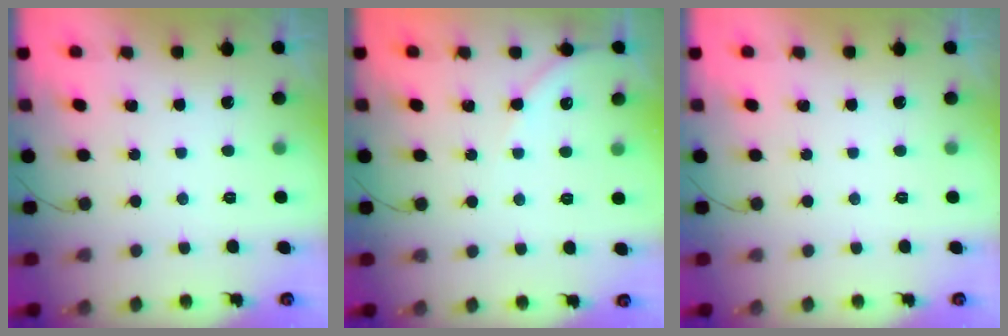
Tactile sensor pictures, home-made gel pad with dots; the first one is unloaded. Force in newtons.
{"total": 4.8, "press": 4.7, "slide": 0.7}
{"total": 0.0}